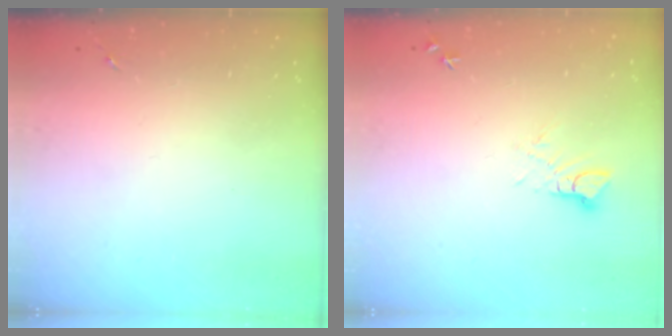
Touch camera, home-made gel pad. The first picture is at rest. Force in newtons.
{"total": 5.9, "press": 5.9, "slide": 0.6}